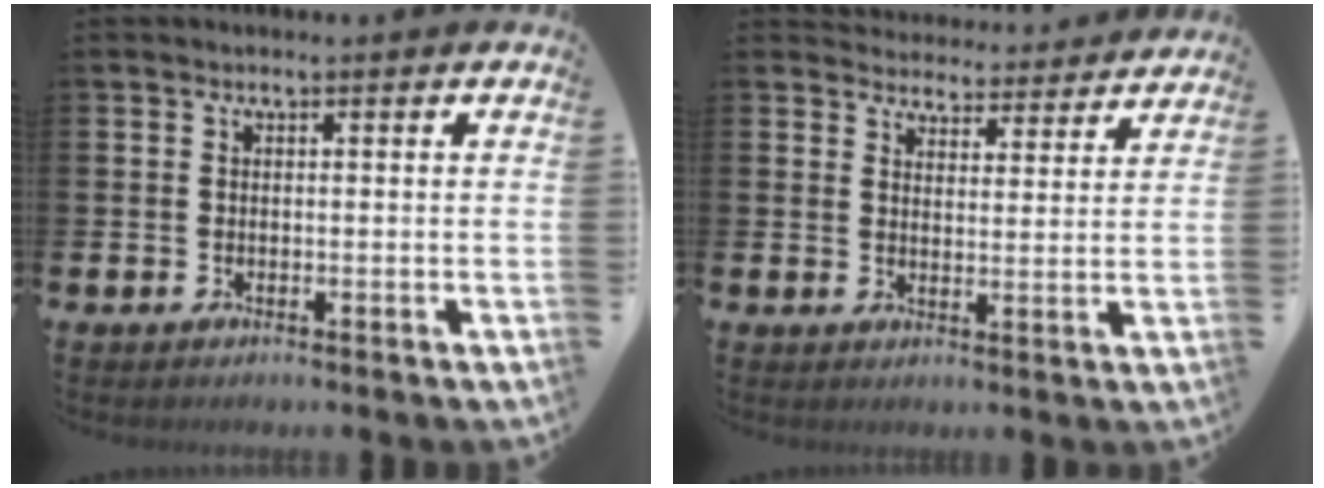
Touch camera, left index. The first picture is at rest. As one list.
[{"total": 4.4, "force": [4.3, 0.8, -0.4], "torque": [0.001, -0.039, 0.072]}]